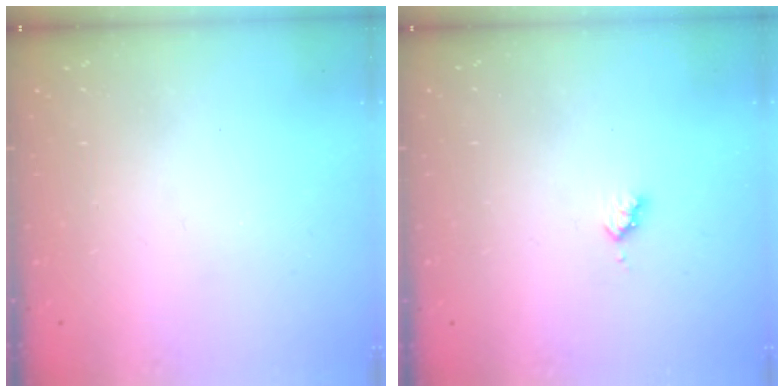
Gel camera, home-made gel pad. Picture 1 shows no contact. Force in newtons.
{"total": 3.1, "press": 3.0, "slide": 0.5}